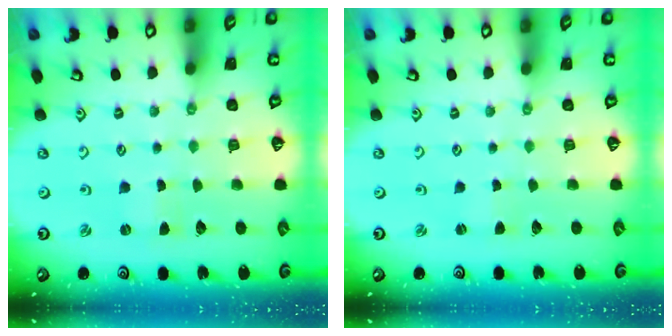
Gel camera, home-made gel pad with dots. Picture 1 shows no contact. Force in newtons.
{"total": 0.6, "press": 0.6, "slide": 0.1}